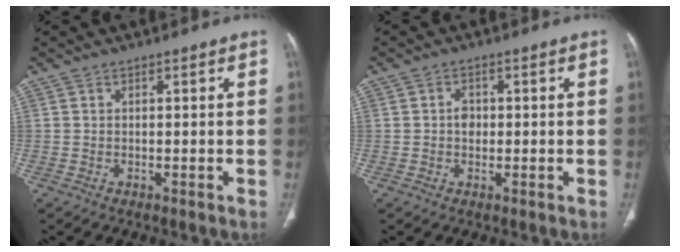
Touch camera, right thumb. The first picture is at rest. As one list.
[{"total": 2.4, "force": [0.0, 1.9, 1.5], "torque": [-0.013, 0.005, -0.001]}]